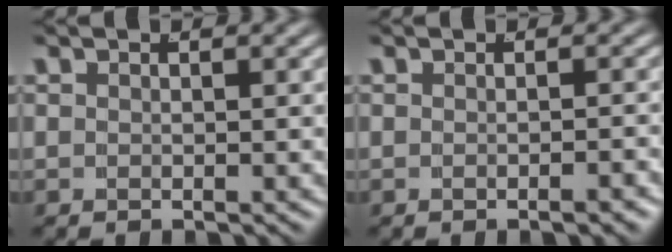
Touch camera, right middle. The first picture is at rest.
{"total": 0.9, "force": [-0.8, 0.0, 0.5], "torque": [-0.005, 0.012, -0.019]}